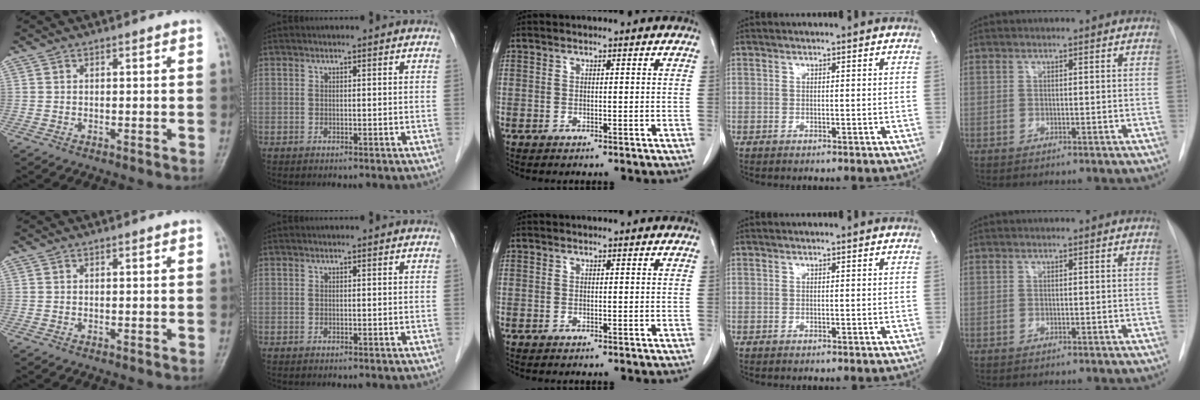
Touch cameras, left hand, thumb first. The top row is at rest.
{}